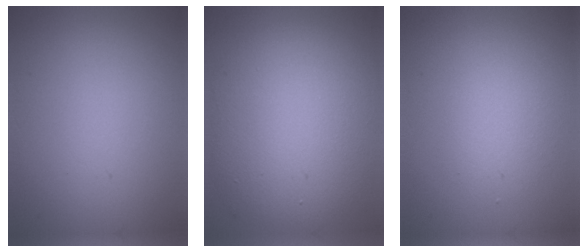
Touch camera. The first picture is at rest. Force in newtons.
{"total": 10.7, "press": 10.7, "slide": 0.7}
{"total": 2.0, "press": 2.0, "slide": 0.1}